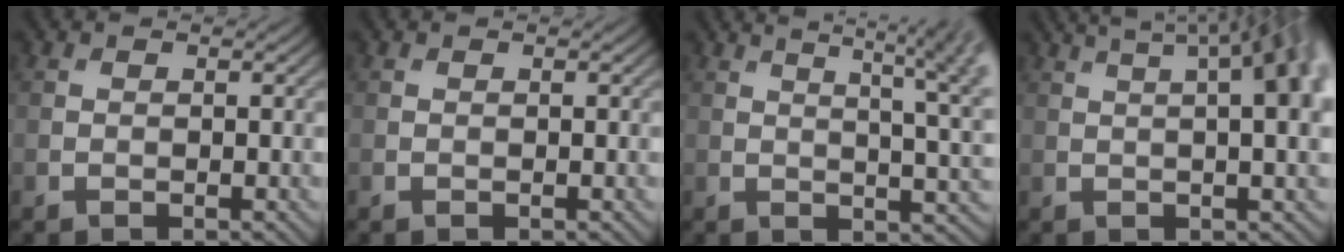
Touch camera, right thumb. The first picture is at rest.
{"total": 0.0}
{"total": 11.8, "force": [5.1, 4.0, 9.9], "torque": [-0.121, 0.031, 0.055]}
{"total": 11.0, "force": [3.9, 3.3, 9.8], "torque": [-0.117, 0.046, 0.042]}